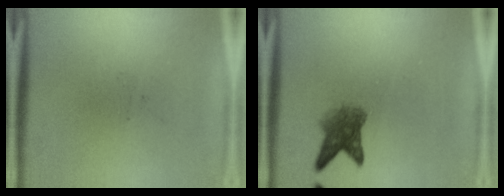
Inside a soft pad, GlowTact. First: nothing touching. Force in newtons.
{"total": 4.2}